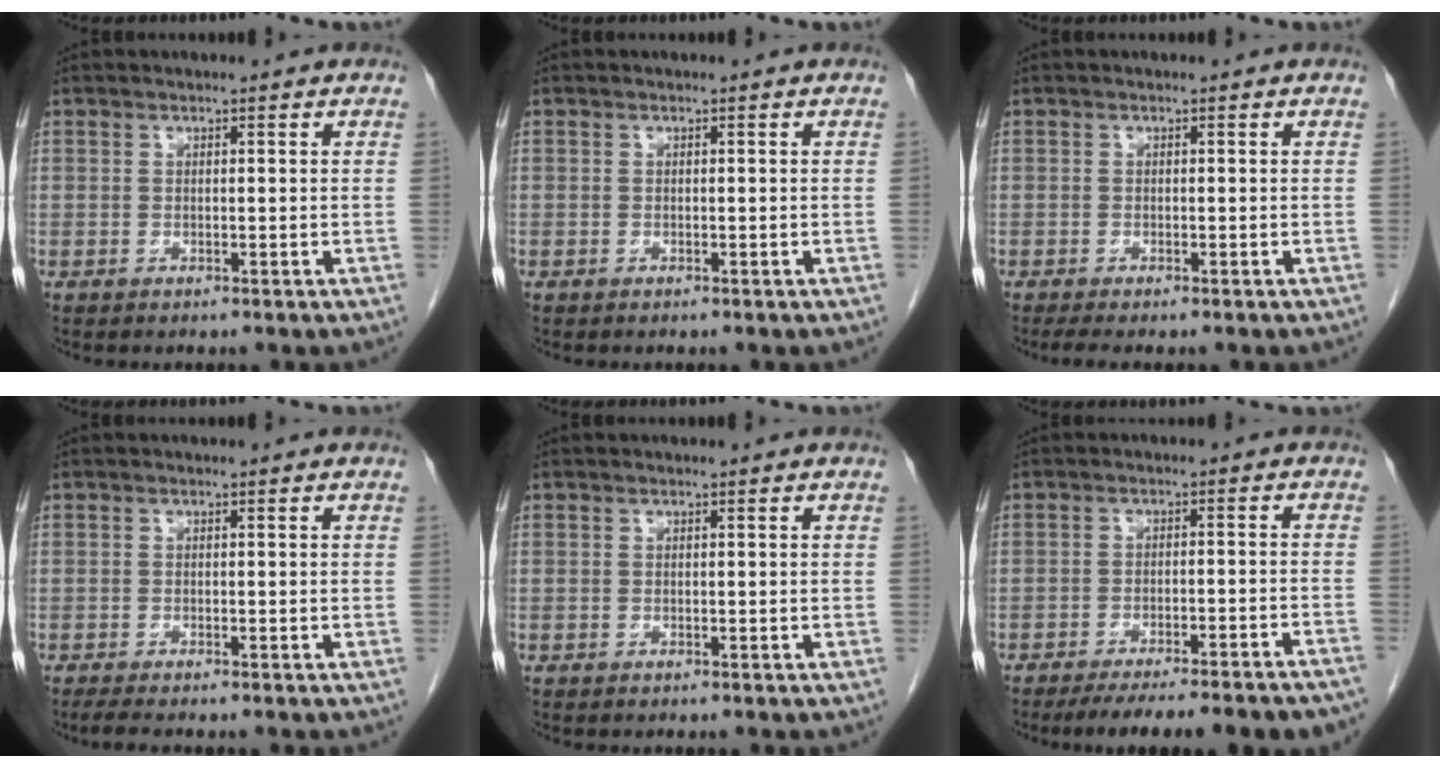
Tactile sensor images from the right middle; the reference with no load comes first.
{"total": 0.0}
{"total": 2.5, "force": [-2.0, 0.3, 1.5], "torque": [-0.025, -0.009, -0.029]}
{"total": 2.4, "force": [-2.0, 0.1, 1.3], "torque": [-0.027, -0.008, -0.031]}
{"total": 0.0}
{"total": 17.4, "force": [-15.5, 1.3, 7.8], "torque": [-0.069, -0.011, -0.197]}